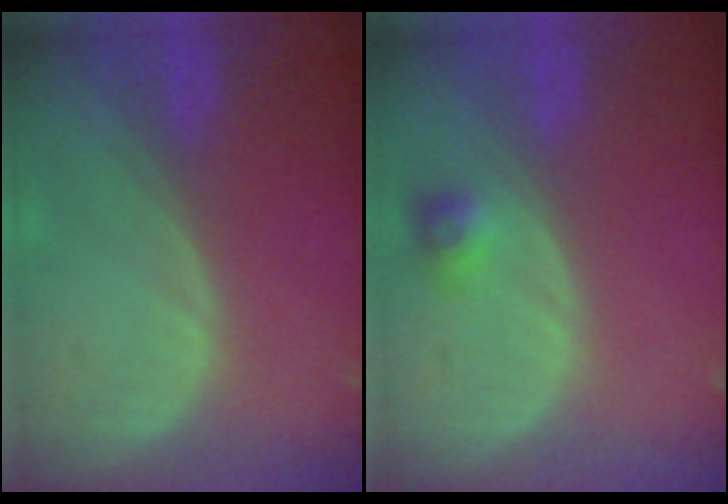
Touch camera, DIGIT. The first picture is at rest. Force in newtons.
{"total": 2.6, "press": 2.4, "slide": 1.0}